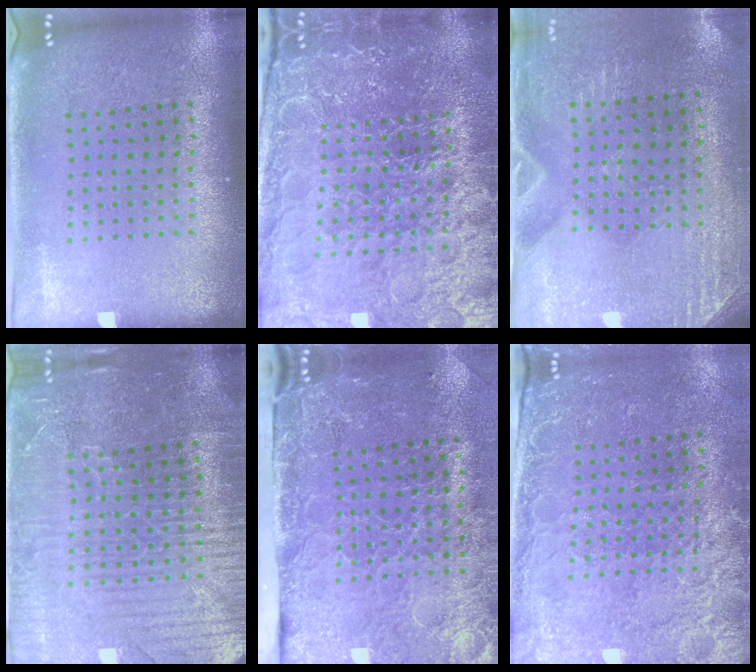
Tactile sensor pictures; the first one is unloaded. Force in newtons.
{"total": 5.7, "press": 5.2, "slide": 2.3}
{"total": 2.8, "press": 2.6, "slide": 1.2}
{"total": 4.8, "press": 4.5, "slide": 1.7}
{"total": 4.6, "press": 3.7, "slide": 2.8}
{"total": 2.6, "press": 2.4, "slide": 1.1}